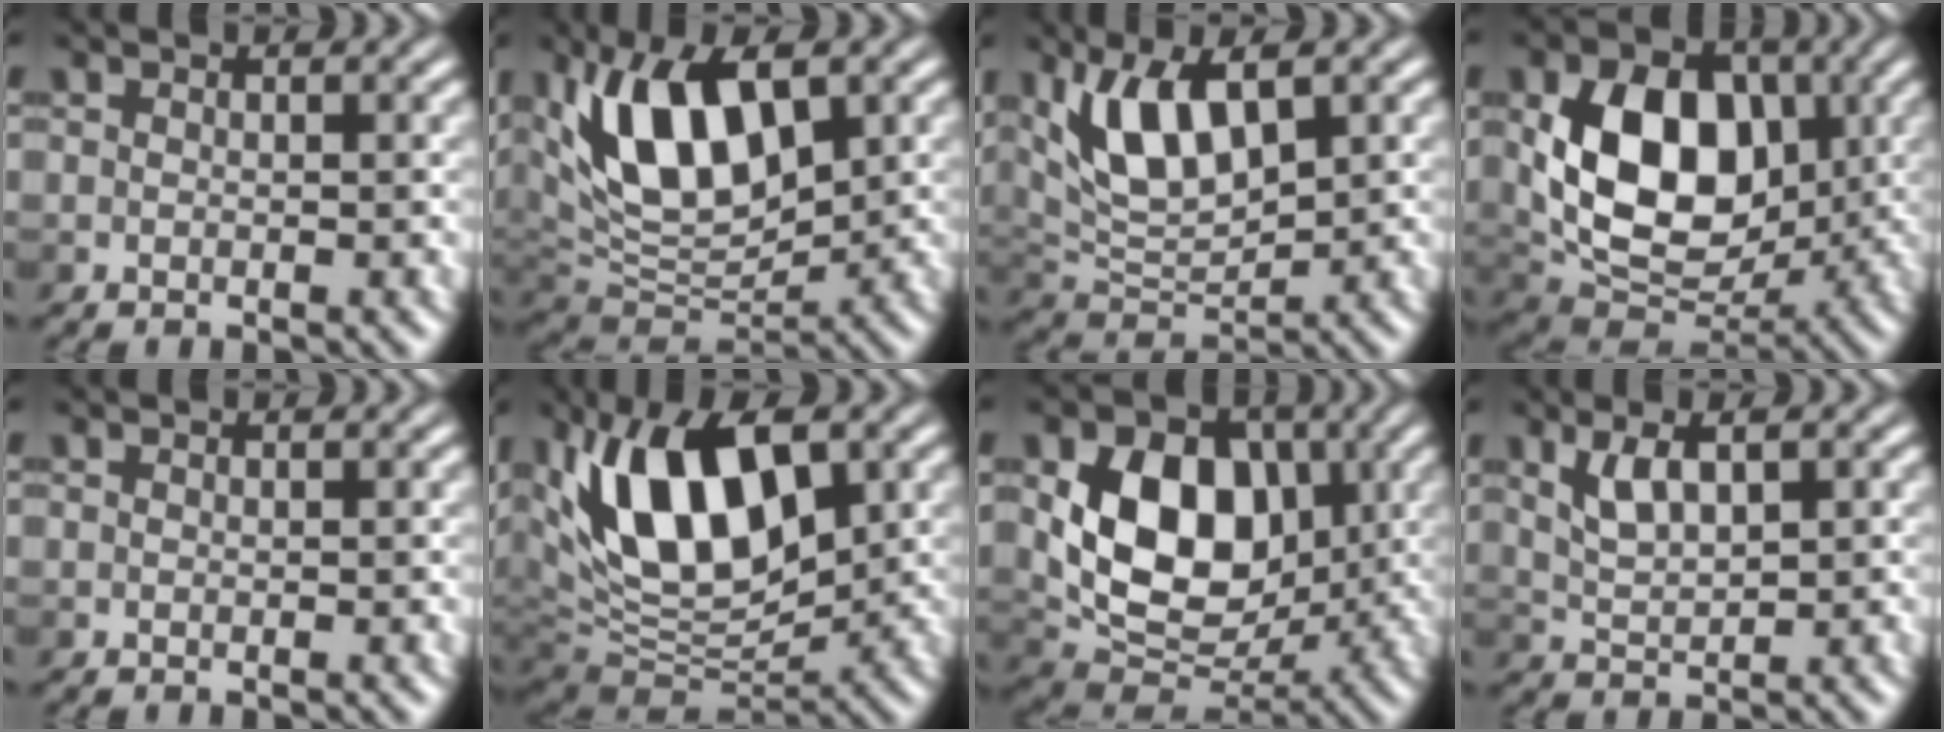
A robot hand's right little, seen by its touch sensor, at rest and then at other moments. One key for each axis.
{"total": 9.5, "fx": 2.1, "fy": 4.8, "fz": 7.9, "tx": -0.151, "ty": 0.004, "tz": 0.035}
{"total": 6.8, "fx": 1.8, "fy": 3.1, "fz": 5.7, "tx": -0.114, "ty": -0.002, "tz": 0.025}
{"total": 10.2, "fx": 0.1, "fy": 7.3, "fz": 7.2, "tx": -0.121, "ty": -0.006, "tz": -0.002}
{"total": 0.0}
{"total": 11.4, "fx": 2.1, "fy": 5.9, "fz": 9.5, "tx": -0.163, "ty": 0.012, "tz": 0.030}
{"total": 9.3, "fx": 0.5, "fy": 6.9, "fz": 6.2, "tx": -0.110, "ty": -0.010, "tz": 0.009}
{"total": 3.1, "fx": 0.5, "fy": 1.3, "fz": 2.8, "tx": -0.063, "ty": -0.001, "tz": 0.012}